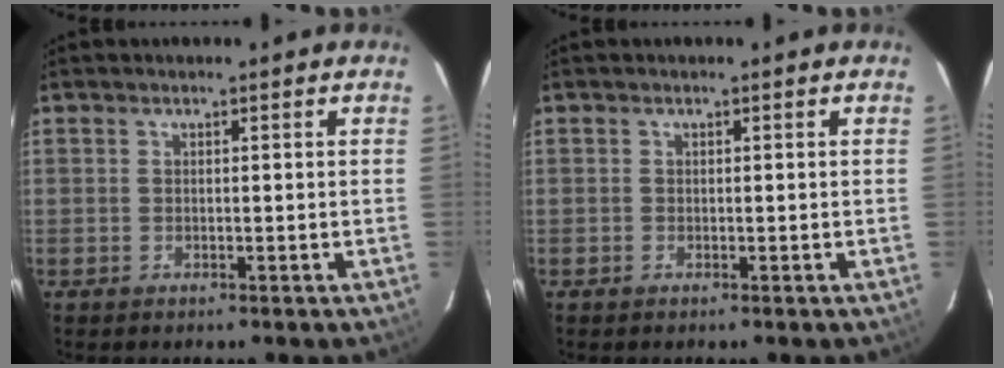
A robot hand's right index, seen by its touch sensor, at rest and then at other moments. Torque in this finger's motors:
{"motor_torque": [0.38, 0.54, -0.02, -0.01]}